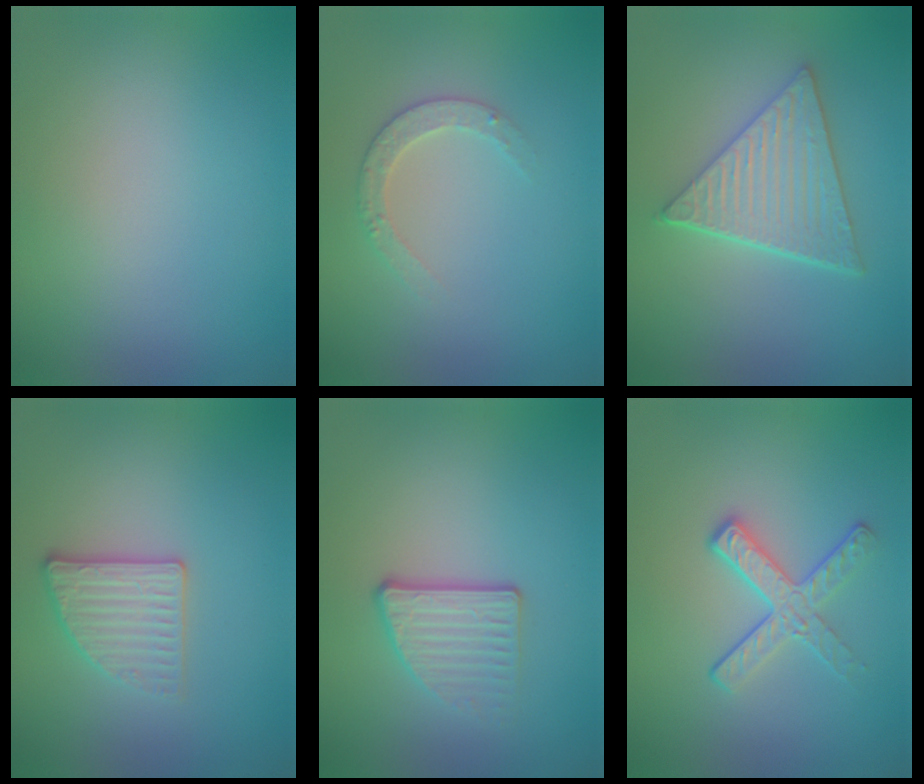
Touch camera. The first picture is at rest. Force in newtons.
{"total": 2.1, "press": 2.1, "slide": 0.3}
{"total": 5.6, "press": 4.5, "slide": 3.4}
{"total": 2.7, "press": 2.6, "slide": 0.8}
{"total": 3.0, "press": 2.3, "slide": 1.9}
{"total": 3.0, "press": 2.6, "slide": 1.6}